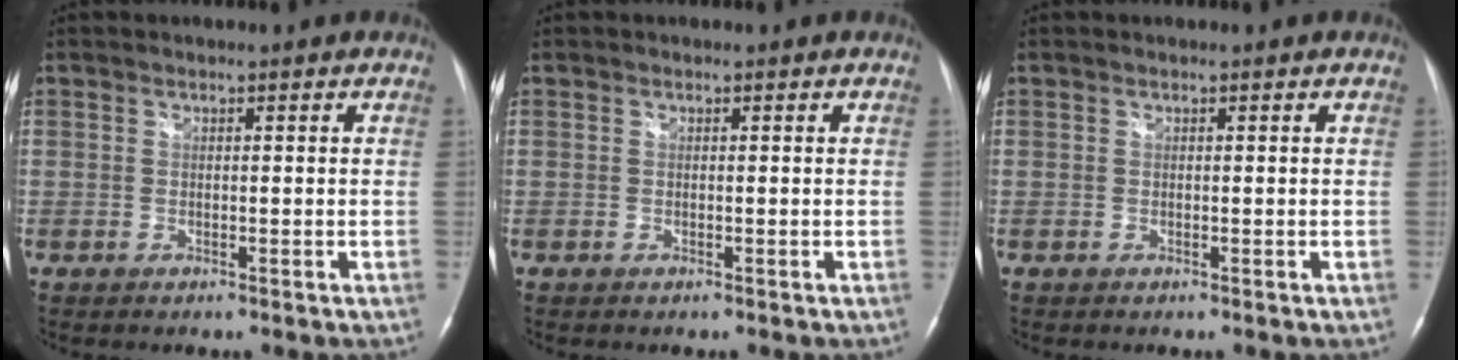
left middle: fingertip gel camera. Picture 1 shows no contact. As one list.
[{"total": 0.0}, {"total": 0.0}]